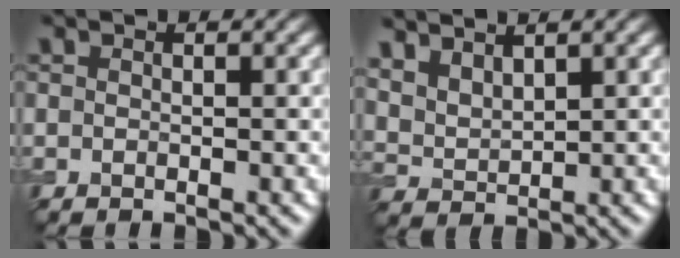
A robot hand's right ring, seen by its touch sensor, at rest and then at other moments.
{"total": 4.4, "force": [3.2, 2.1, 2.2], "torque": [-0.055, 0.012, 0.060]}